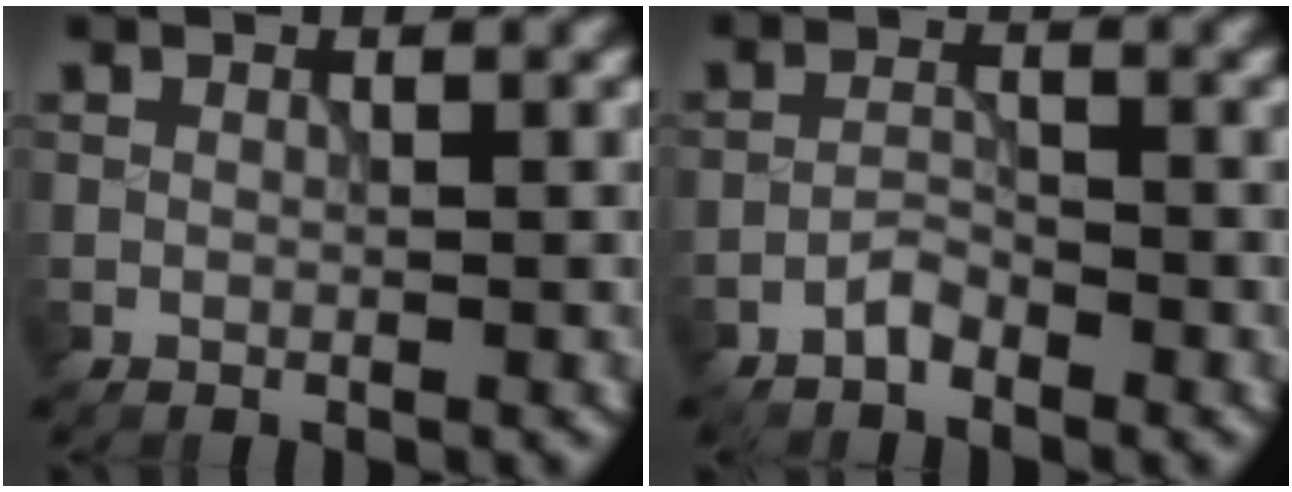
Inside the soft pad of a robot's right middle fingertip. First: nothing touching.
{"total": 1.5, "force": [-1.3, 0.4, 0.7], "torque": [-0.011, 0.006, -0.029]}